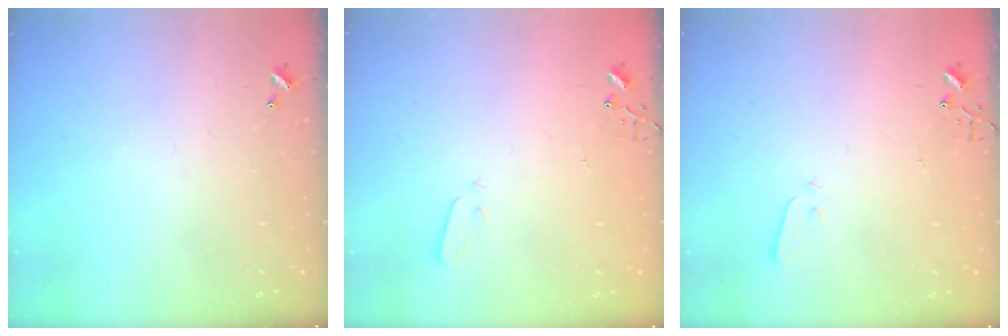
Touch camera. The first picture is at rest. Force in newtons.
{"total": 2.0, "press": 2.0, "slide": 0.4}
{"total": 2.2, "press": 2.2, "slide": 0.4}